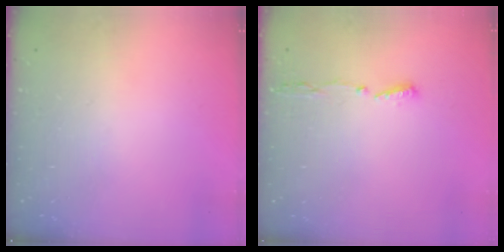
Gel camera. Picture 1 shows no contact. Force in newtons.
{"total": 4.9, "press": 4.8, "slide": 1.2}